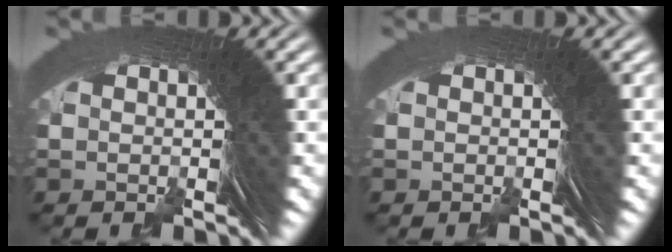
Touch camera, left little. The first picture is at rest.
{"total": 0.0}